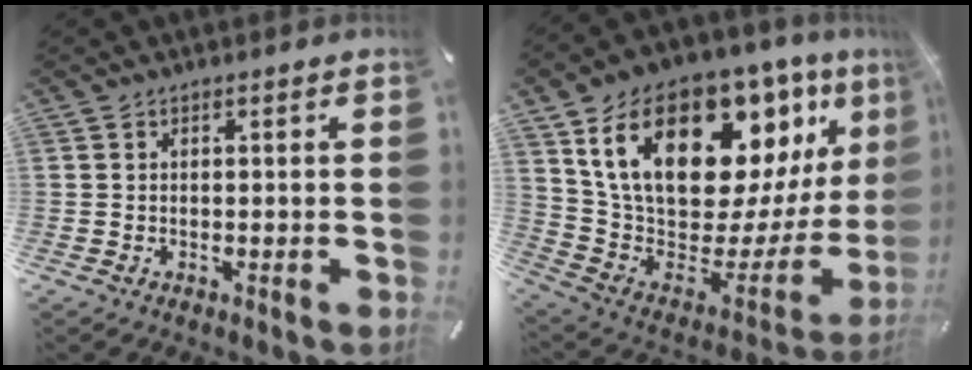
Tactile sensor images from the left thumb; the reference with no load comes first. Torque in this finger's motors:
{"motor_torque": [2.82, 2.18, 2.01, -0.76, 0.80]}